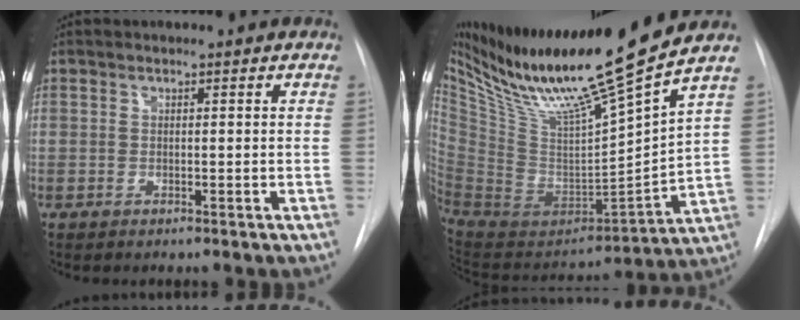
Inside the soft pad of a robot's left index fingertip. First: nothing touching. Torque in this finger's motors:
{"motor_torque": [1.07, -1.07, 0.09, 0.08]}